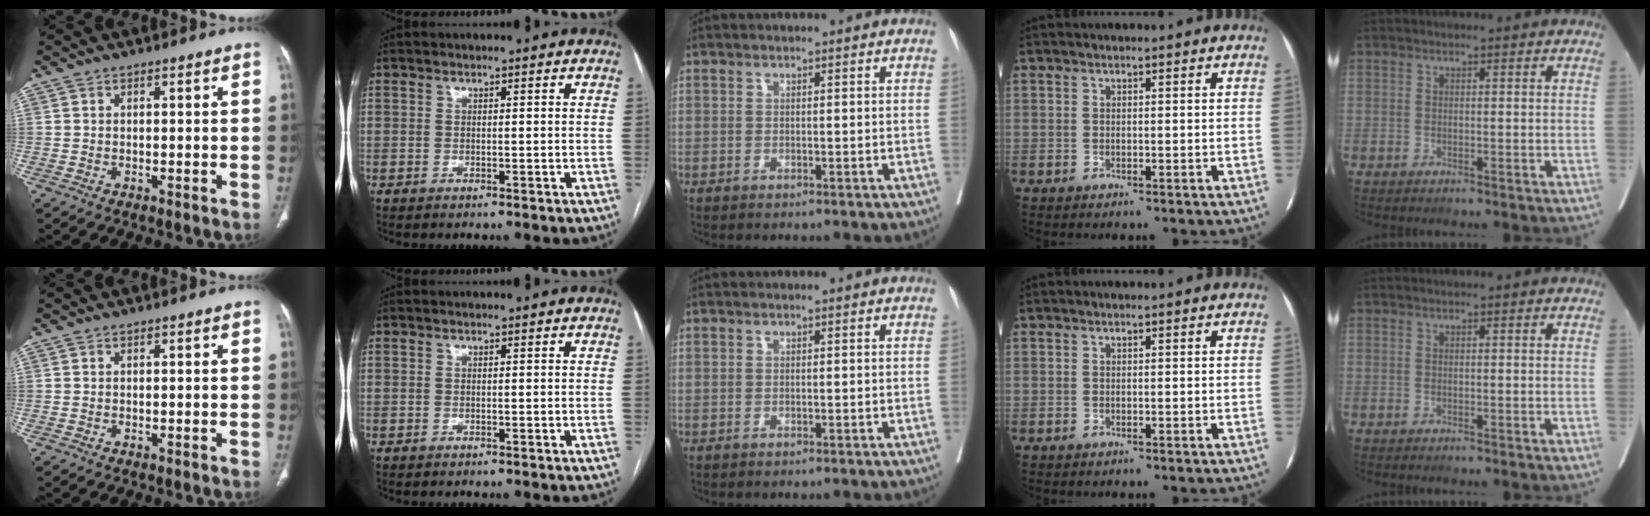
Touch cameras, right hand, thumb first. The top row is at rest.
{}